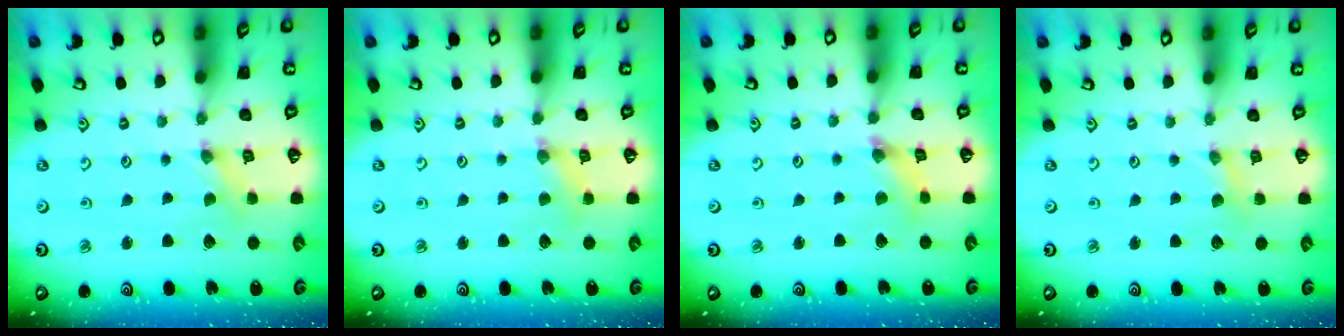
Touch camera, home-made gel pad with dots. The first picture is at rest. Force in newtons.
{"total": 3.0, "press": 3.0, "slide": 0.3}
{"total": 2.5, "press": 2.4, "slide": 0.4}
{"total": 2.3, "press": 2.3, "slide": 0.2}